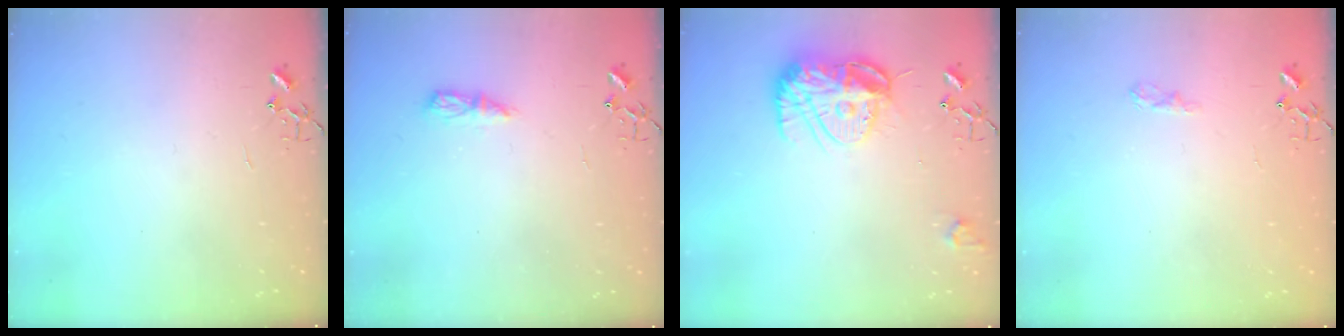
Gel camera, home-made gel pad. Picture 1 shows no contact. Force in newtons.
{"total": 5.6, "press": 5.5, "slide": 0.7}
{"total": 13.8, "press": 13.7, "slide": 1.3}
{"total": 5.3, "press": 5.2, "slide": 0.6}